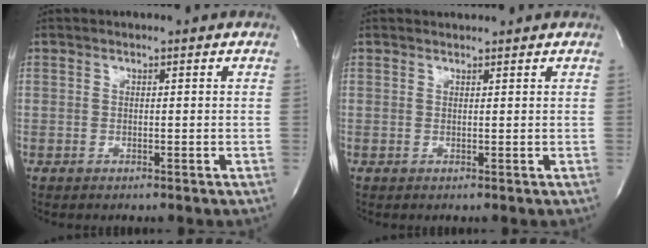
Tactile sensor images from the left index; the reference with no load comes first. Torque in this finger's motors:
{"motor_torque": [0.09, -0.03, -0.06, 0.01]}